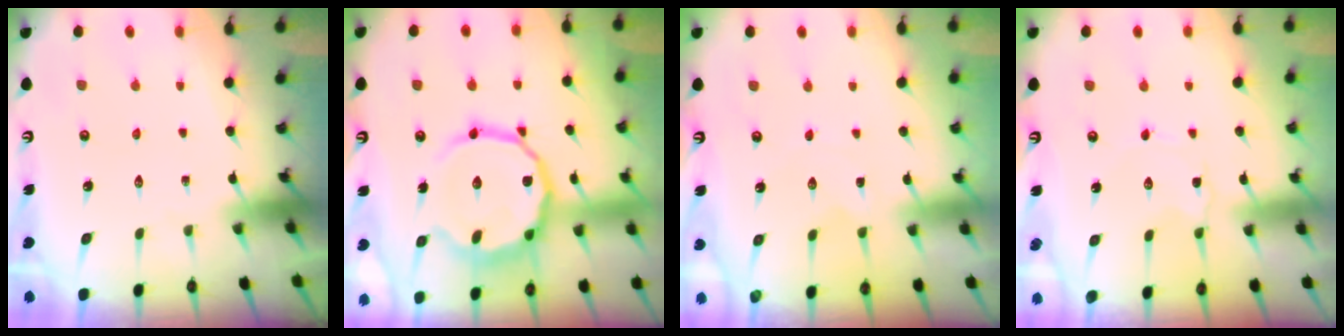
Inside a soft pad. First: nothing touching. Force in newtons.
{"total": 15.7, "press": 15.5, "slide": 2.2}
{"total": 0.6, "press": 0.6, "slide": 0.1}
{"total": 1.6, "press": 1.5, "slide": 0.2}